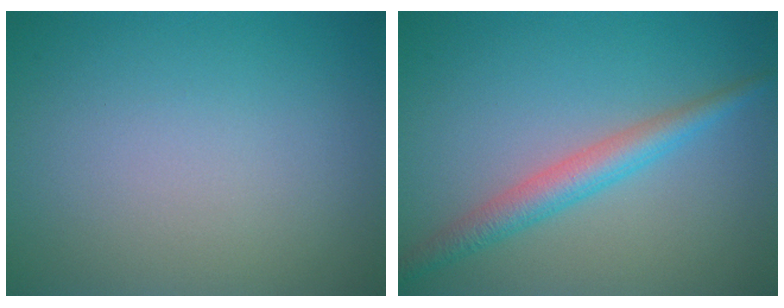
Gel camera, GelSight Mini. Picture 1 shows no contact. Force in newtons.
{"total": 3.2, "press": 3.2, "slide": 0.2}